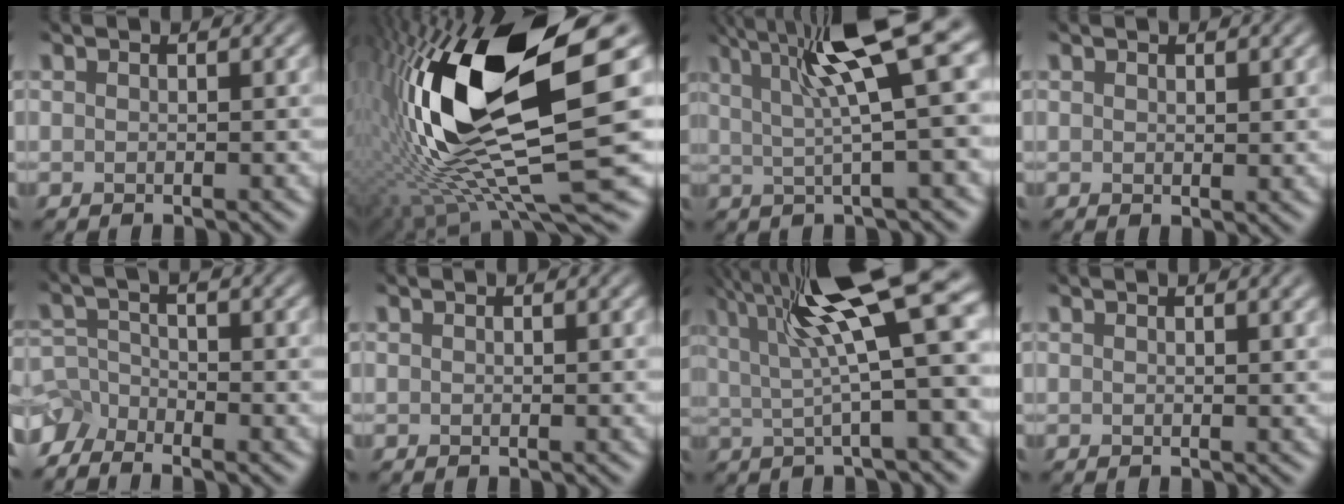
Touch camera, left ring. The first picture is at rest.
{"total": 16.4, "force": [1.1, 4.8, 15.7], "torque": [-0.309, -0.003, 0.016]}
{"total": 9.2, "force": [3.4, 1.9, 8.4], "torque": [-0.144, 0.013, 0.051]}
{"total": 0.8, "force": [0.5, 0.3, 0.5], "torque": [-0.009, 0.000, 0.012]}
{"total": 4.6, "force": [-4.4, 1.0, 0.8], "torque": [-0.014, -0.011, -0.098]}
{"total": 0.0}
{"total": 11.4, "force": [3.5, 3.0, 10.4], "torque": [-0.174, 0.012, 0.050]}
{"total": 2.5, "force": [1.7, 0.8, 1.8], "torque": [-0.027, 0.014, 0.010]}